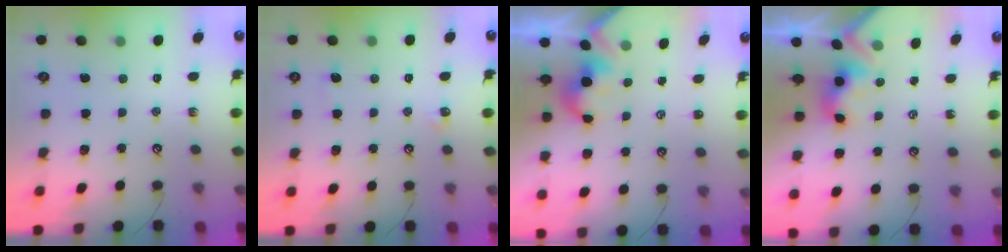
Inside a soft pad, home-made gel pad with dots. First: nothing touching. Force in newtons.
{"total": 3.0, "press": 3.0, "slide": 0.5}
{"total": 2.0, "press": 1.9, "slide": 0.4}
{"total": 3.6, "press": 3.6, "slide": 0.3}